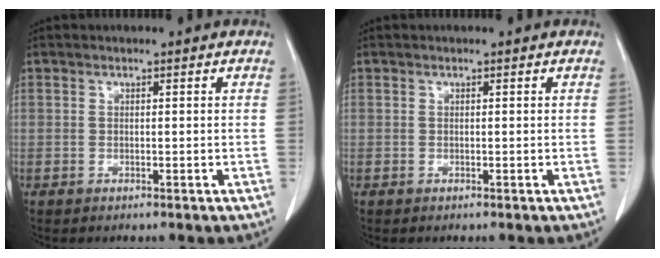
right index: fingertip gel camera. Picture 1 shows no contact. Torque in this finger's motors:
{"motor_torque": [-0.09, 0.03, 0.02, 0.00]}